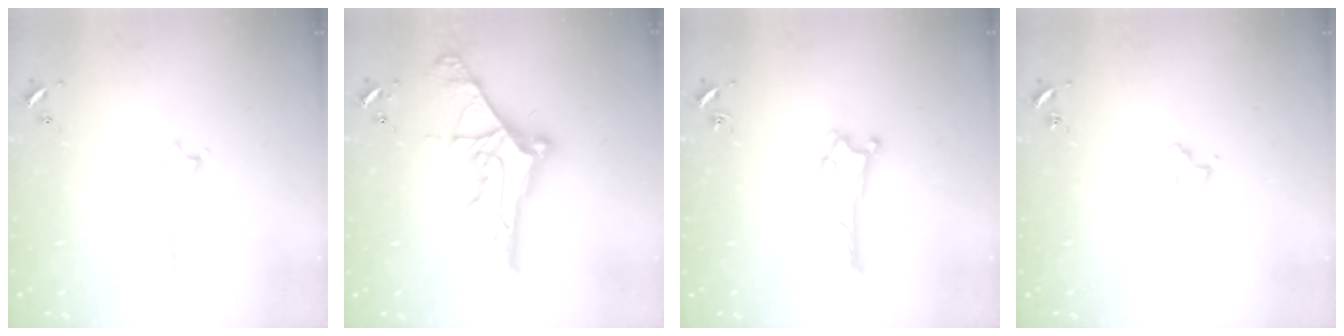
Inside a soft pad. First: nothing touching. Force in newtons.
{"total": 10.1, "press": 10.0, "slide": 1.1}
{"total": 0.7, "press": 0.6, "slide": 0.2}
{"total": 2.2, "press": 2.2, "slide": 0.4}